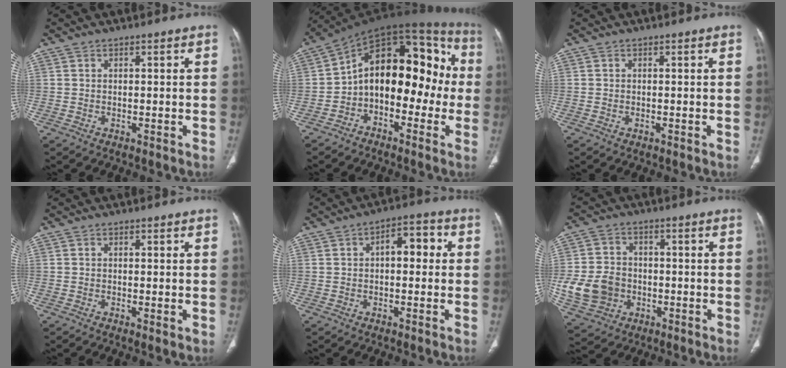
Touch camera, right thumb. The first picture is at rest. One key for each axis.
{"total": 18.9, "fx": -1.7, "fy": 11.4, "fz": 15.0, "tx": -0.172, "ty": 0.073, "tz": -0.039}
{"total": 0.0}
{"total": 1.2, "fx": -0.2, "fy": 0.3, "fz": 1.2, "tx": -0.026, "ty": -0.007, "tz": -0.004}
{"total": 6.4, "fx": 0.8, "fy": 3.5, "fz": 5.3, "tx": -0.056, "ty": 0.023, "tz": 0.003}
{"total": 11.2, "fx": -2.1, "fy": 9.4, "fz": 5.7, "tx": -0.098, "ty": 0.011, "tz": -0.031}